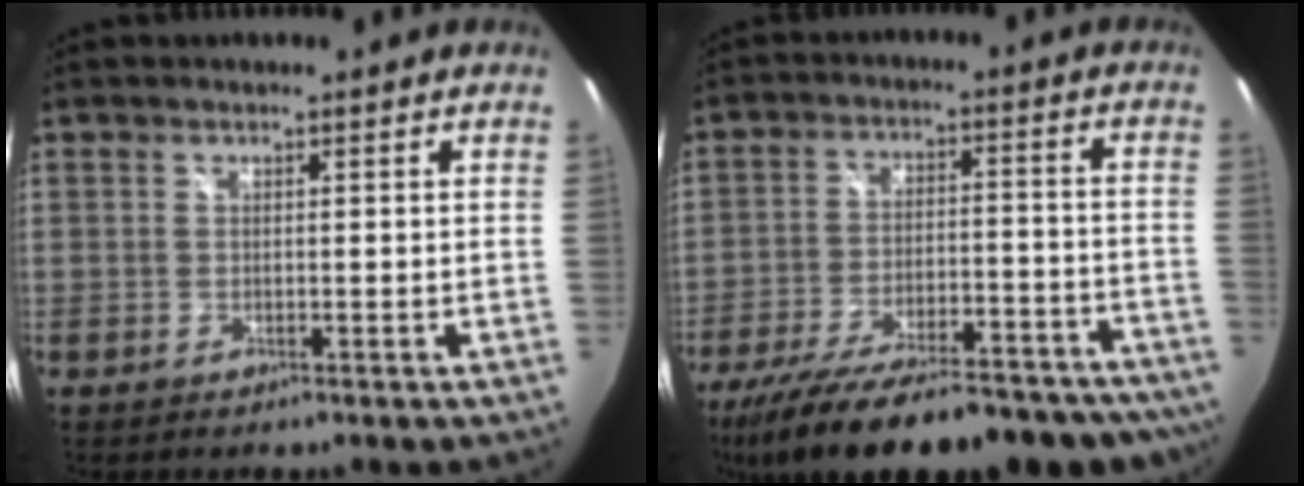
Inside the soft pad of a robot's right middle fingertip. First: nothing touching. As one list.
[{"total": 29.9, "force": [-24.5, 9.1, 14.5], "torque": [-0.256, -0.035, -0.333]}]